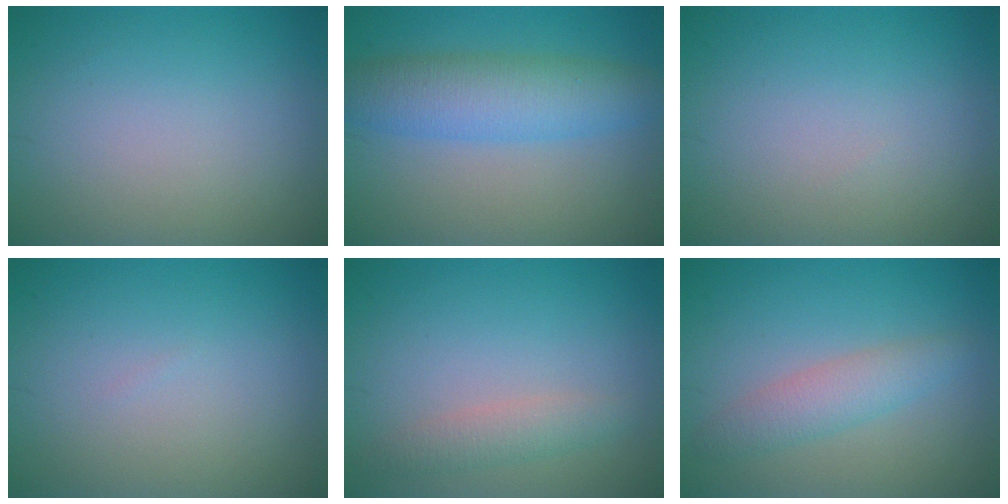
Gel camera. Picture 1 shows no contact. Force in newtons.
{"total": 4.5, "press": 4.5, "slide": 0.1}
{"total": 0.0}
{"total": 0.0}
{"total": 2.0, "press": 2.0, "slide": 0.1}
{"total": 2.9, "press": 2.9, "slide": 0.1}